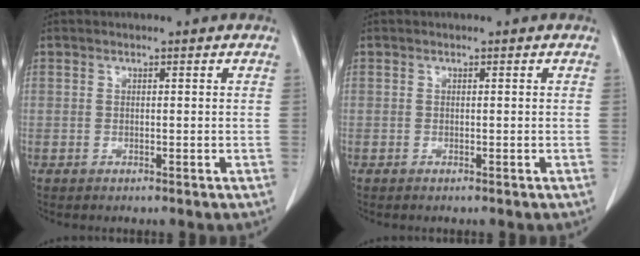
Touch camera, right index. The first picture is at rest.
{"total": 0.0}